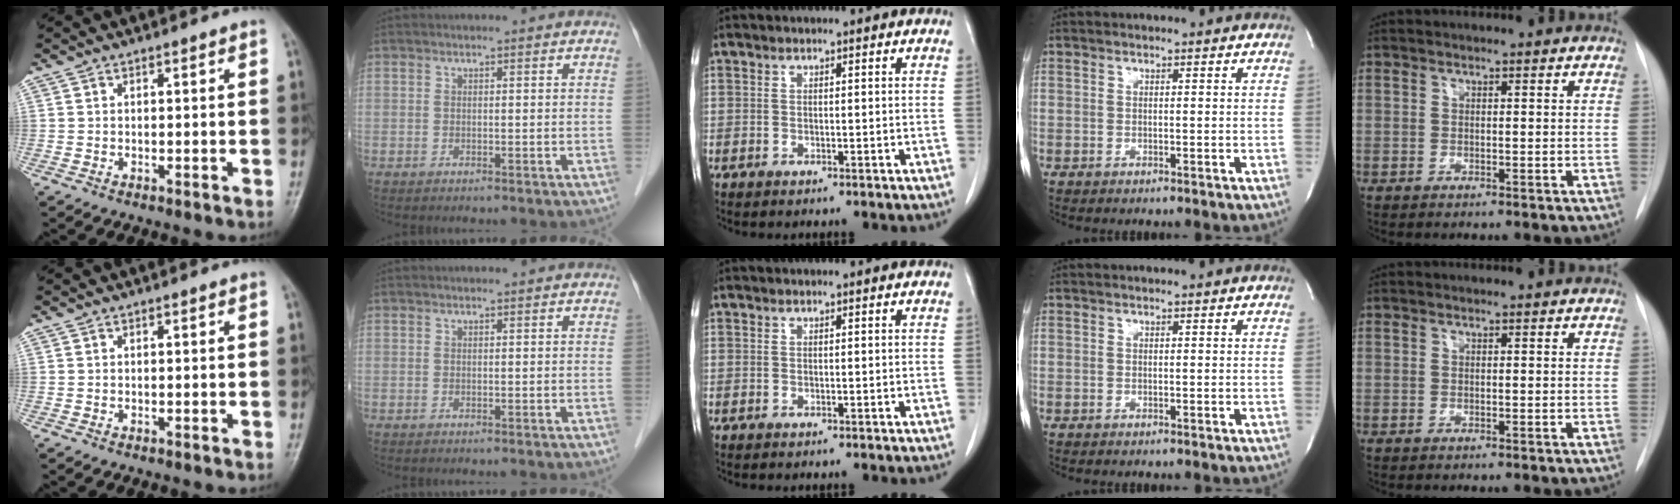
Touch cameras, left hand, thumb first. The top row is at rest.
{}